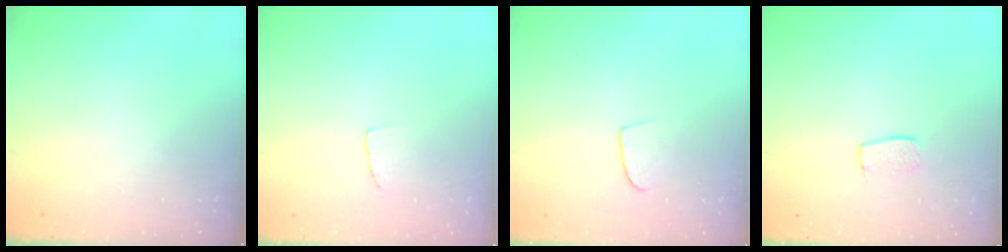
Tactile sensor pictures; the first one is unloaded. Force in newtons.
{"total": 3.3, "press": 3.3, "slide": 0.2}
{"total": 6.3, "press": 6.3, "slide": 0.5}
{"total": 5.5, "press": 5.5, "slide": 0.4}